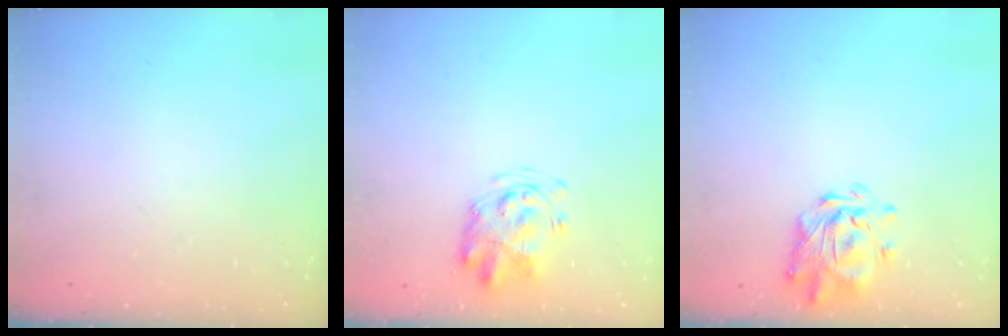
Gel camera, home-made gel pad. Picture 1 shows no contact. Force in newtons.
{"total": 3.2, "press": 3.1, "slide": 0.8}
{"total": 1.9, "press": 1.8, "slide": 0.6}